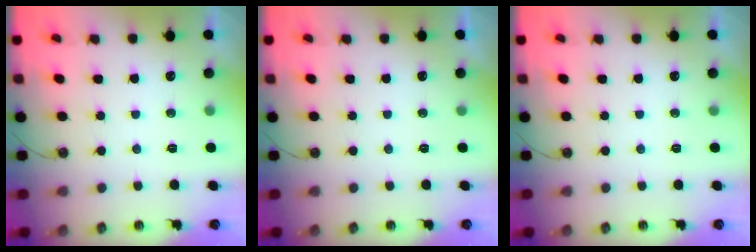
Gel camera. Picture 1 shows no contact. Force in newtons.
{"total": 0.0}
{"total": 0.0}